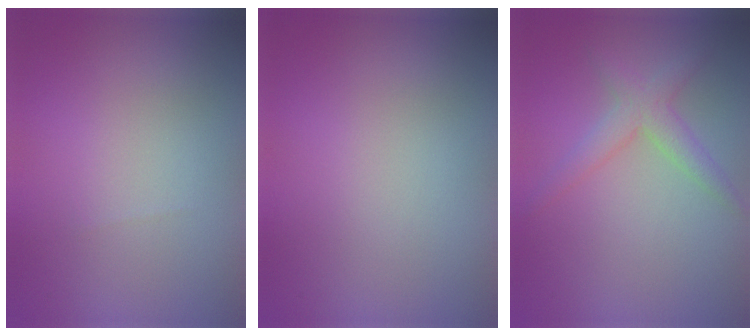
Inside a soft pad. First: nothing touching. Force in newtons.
{"total": 0.0}
{"total": 2.6, "press": 2.6, "slide": 0.1}